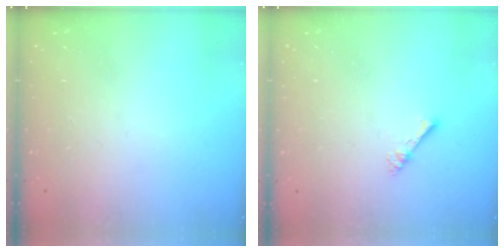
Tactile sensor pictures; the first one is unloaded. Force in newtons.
{"total": 1.0, "press": 1.0, "slide": 0.3}